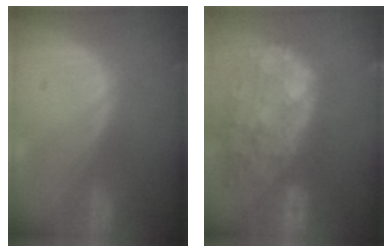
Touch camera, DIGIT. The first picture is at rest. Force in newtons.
{"total": 14.1, "press": 11.6, "slide": 8.0}